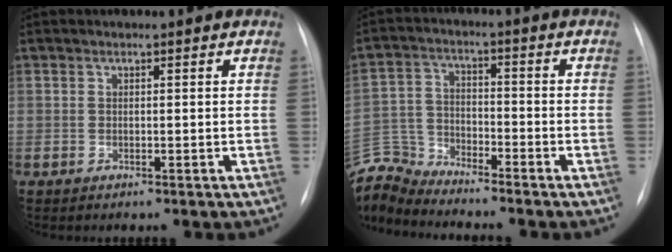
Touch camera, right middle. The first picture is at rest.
{"total": 8.5, "force": [-8.5, -0.2, -0.4], "torque": [-0.002, 0.014, -0.168]}